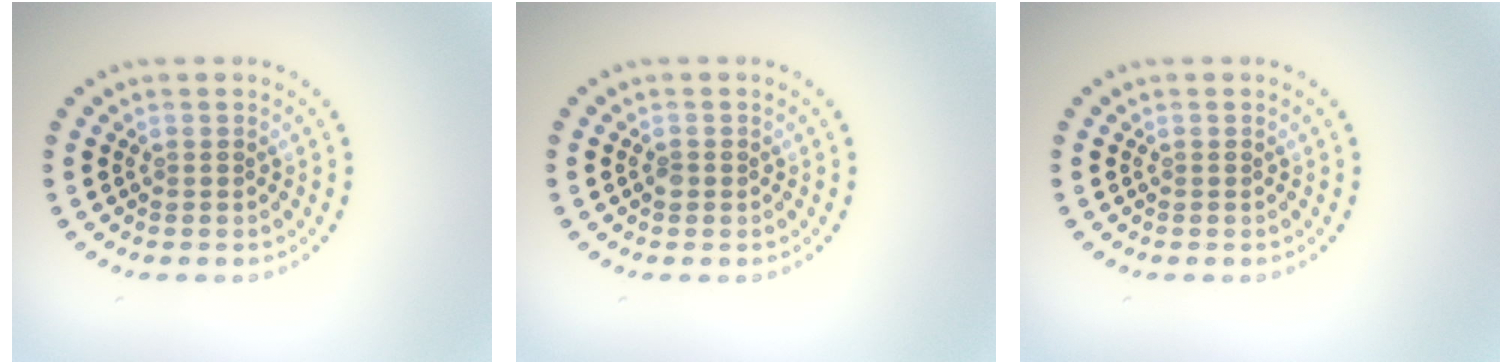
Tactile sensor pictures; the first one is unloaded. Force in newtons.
{"total": 0.7, "press": 0.6, "slide": 0.2}
{"total": 0.0}